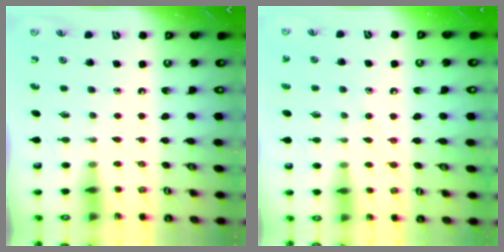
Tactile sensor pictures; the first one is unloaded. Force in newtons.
{"total": 7.4, "press": 7.4, "slide": 0.2}